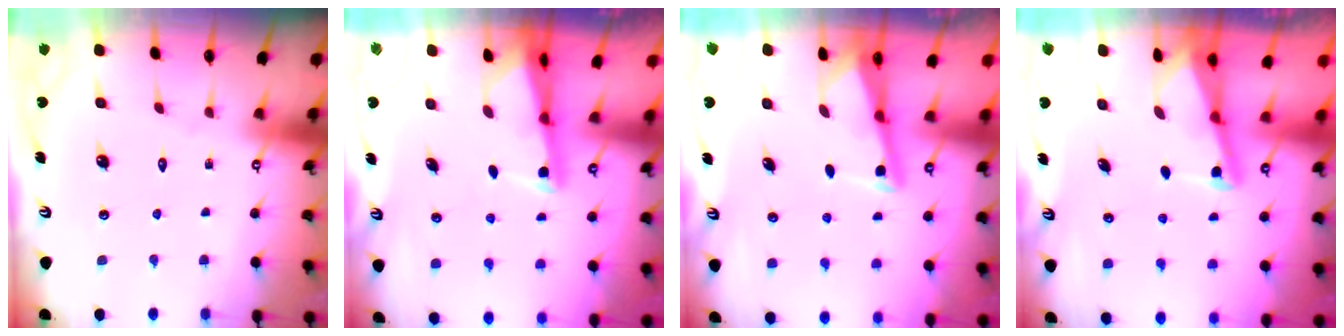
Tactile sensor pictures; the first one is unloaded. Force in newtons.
{"total": 2.7, "press": 2.6, "slide": 0.5}
{"total": 2.8, "press": 2.8, "slide": 0.2}
{"total": 2.7, "press": 2.6, "slide": 0.7}